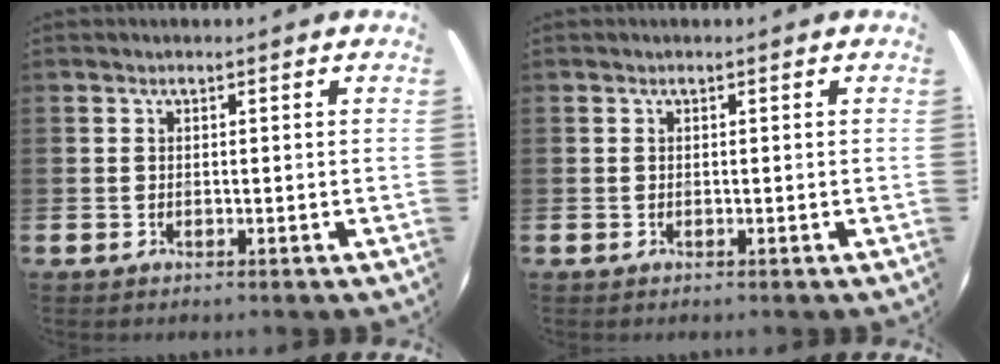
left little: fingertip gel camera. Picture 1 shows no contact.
{"total": 0.0}